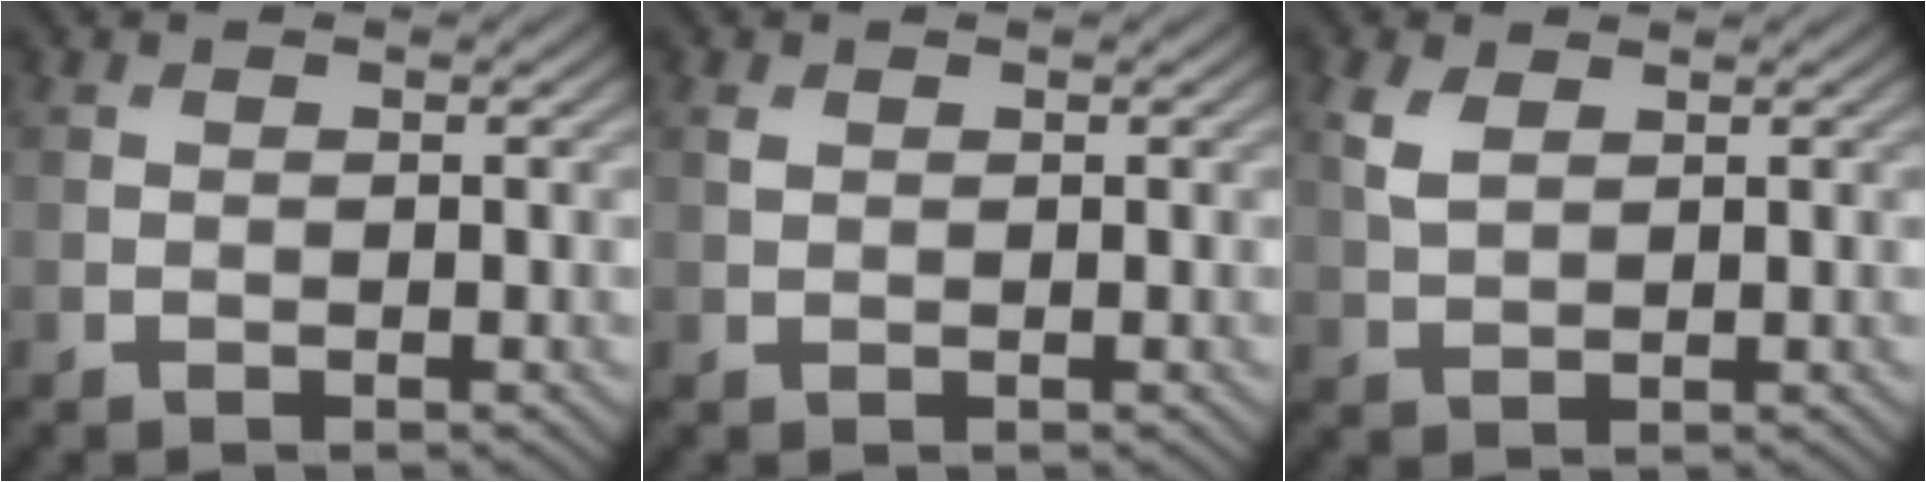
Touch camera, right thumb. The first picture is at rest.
{"total": 0.7, "force": [0.4, 0.4, 0.4], "torque": [-0.012, -0.001, 0.009]}
{"total": 3.0, "force": [1.4, 1.6, 2.1], "torque": [-0.061, 0.002, 0.031]}